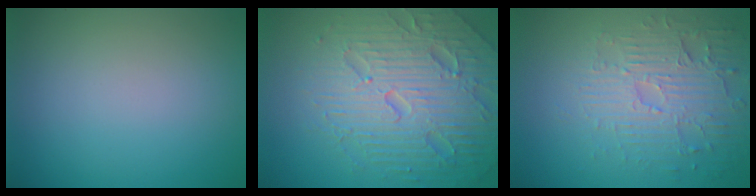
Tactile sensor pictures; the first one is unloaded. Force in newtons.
{"total": 7.4, "press": 7.3, "slide": 1.6}
{"total": 4.1, "press": 3.7, "slide": 1.7}